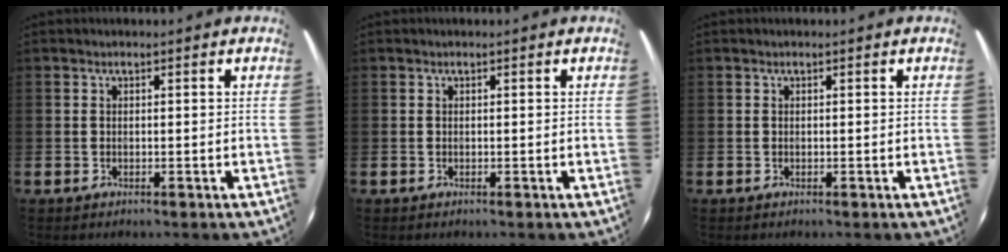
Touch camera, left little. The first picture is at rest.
{"total": 0.0}
{"total": 0.0}